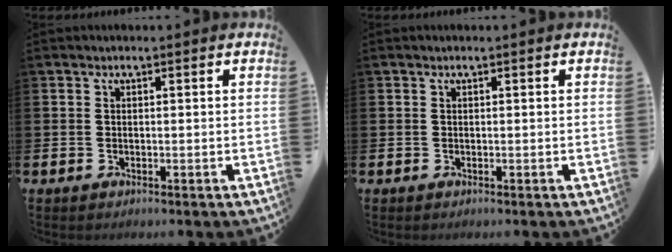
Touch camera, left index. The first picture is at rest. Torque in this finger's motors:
{"motor_torque": [0.17, 0.11, -0.03, -0.01]}